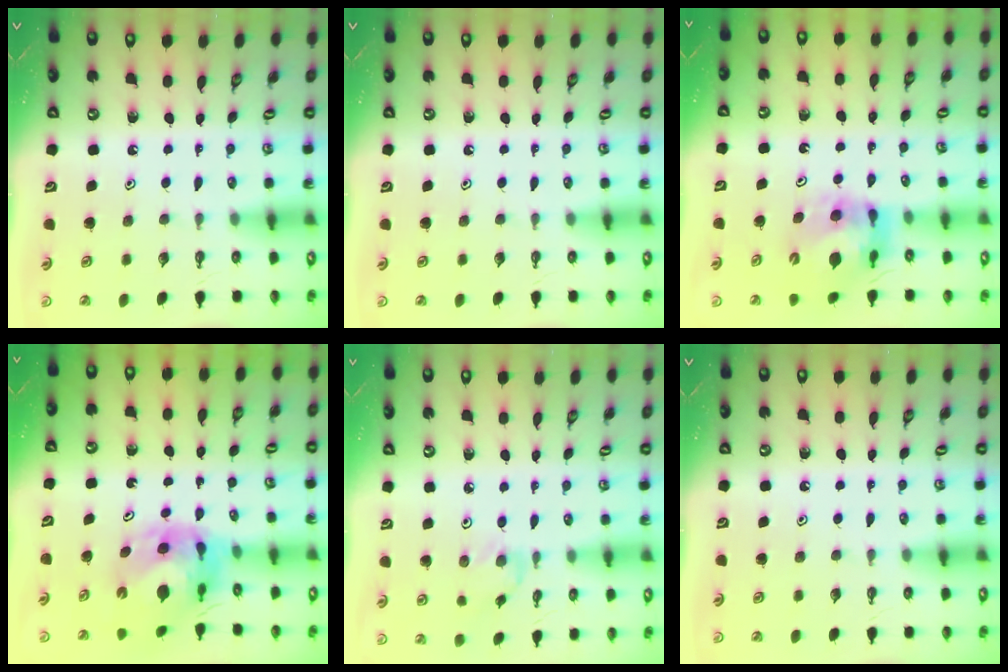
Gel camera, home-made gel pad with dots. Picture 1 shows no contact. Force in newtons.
{"total": 0.0}
{"total": 10.5, "press": 10.4, "slide": 1.2}
{"total": 10.0, "press": 9.9, "slide": 1.2}
{"total": 1.4, "press": 1.4, "slide": 0.3}
{"total": 0.0}